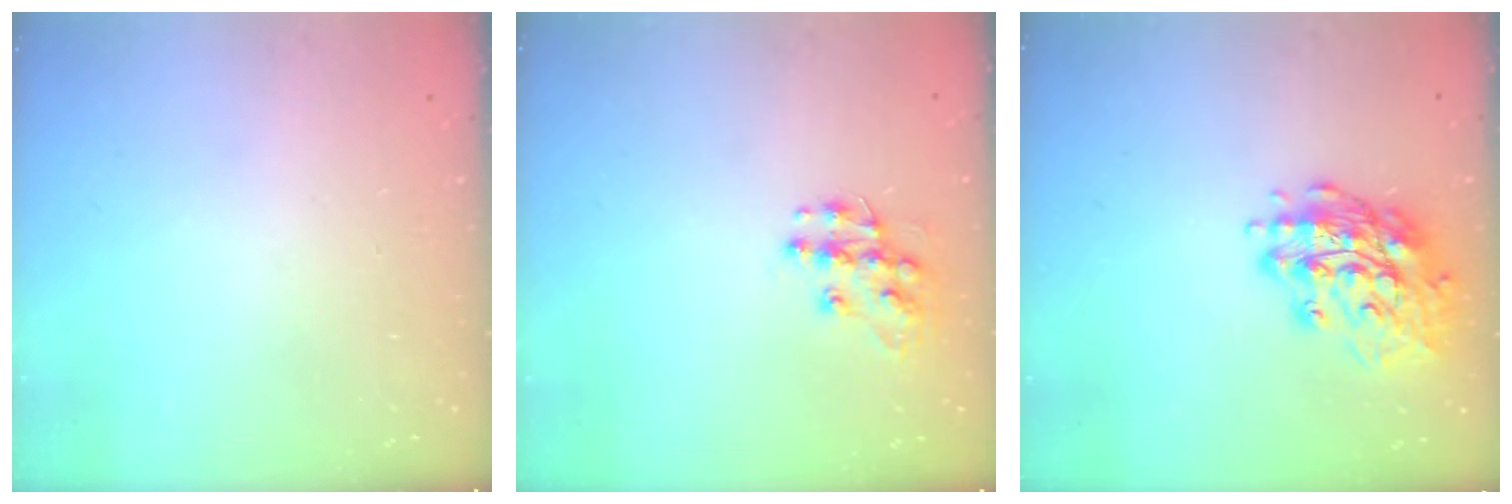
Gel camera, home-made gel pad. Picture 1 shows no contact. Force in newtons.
{"total": 10.0, "press": 10.0, "slide": 0.6}
{"total": 16.9, "press": 16.6, "slide": 3.1}